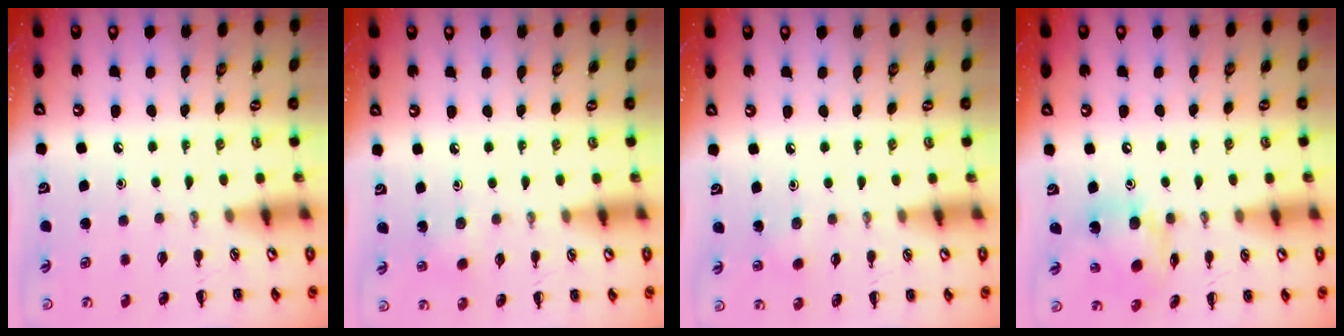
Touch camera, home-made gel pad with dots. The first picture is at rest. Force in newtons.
{"total": 2.2, "press": 2.1, "slide": 0.7}
{"total": 2.5, "press": 2.4, "slide": 0.8}
{"total": 11.4, "press": 11.3, "slide": 0.9}